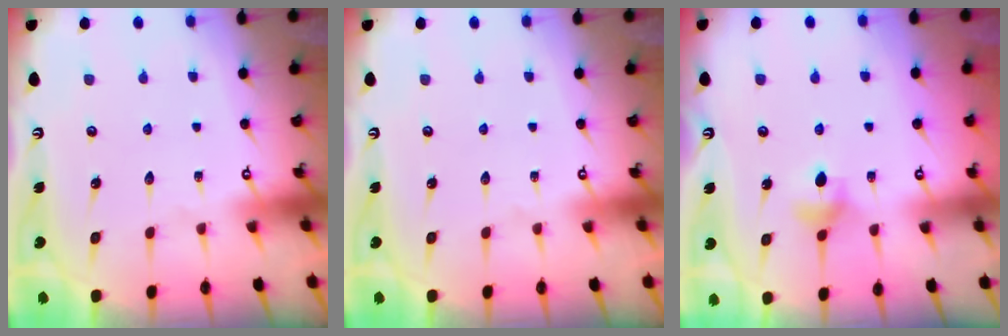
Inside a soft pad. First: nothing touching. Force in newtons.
{"total": 0.0}
{"total": 6.1, "press": 6.1, "slide": 0.9}